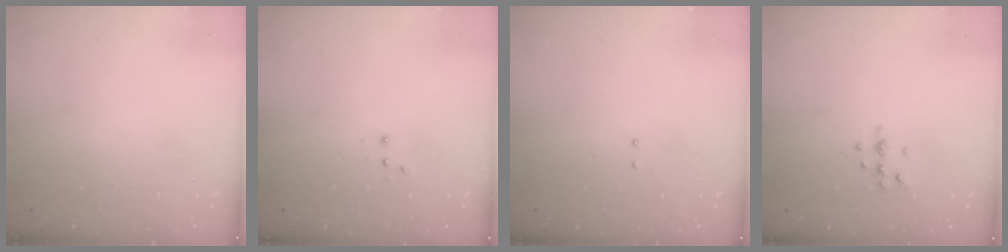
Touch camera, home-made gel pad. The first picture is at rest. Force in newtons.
{"total": 3.0, "press": 2.9, "slide": 0.7}
{"total": 2.1, "press": 2.0, "slide": 0.6}
{"total": 4.8, "press": 4.4, "slide": 1.8}